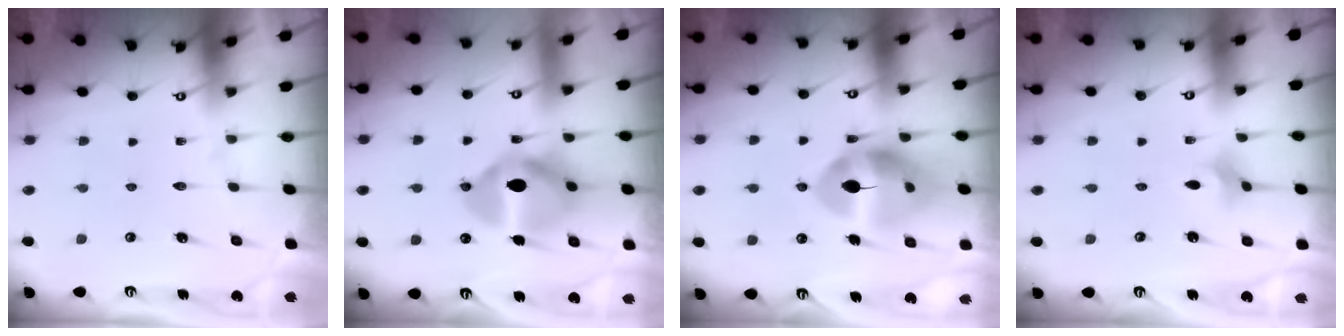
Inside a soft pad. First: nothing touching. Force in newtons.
{"total": 13.3, "press": 13.3, "slide": 0.2}
{"total": 13.6, "press": 13.5, "slide": 1.7}
{"total": 2.6, "press": 2.6, "slide": 0.6}